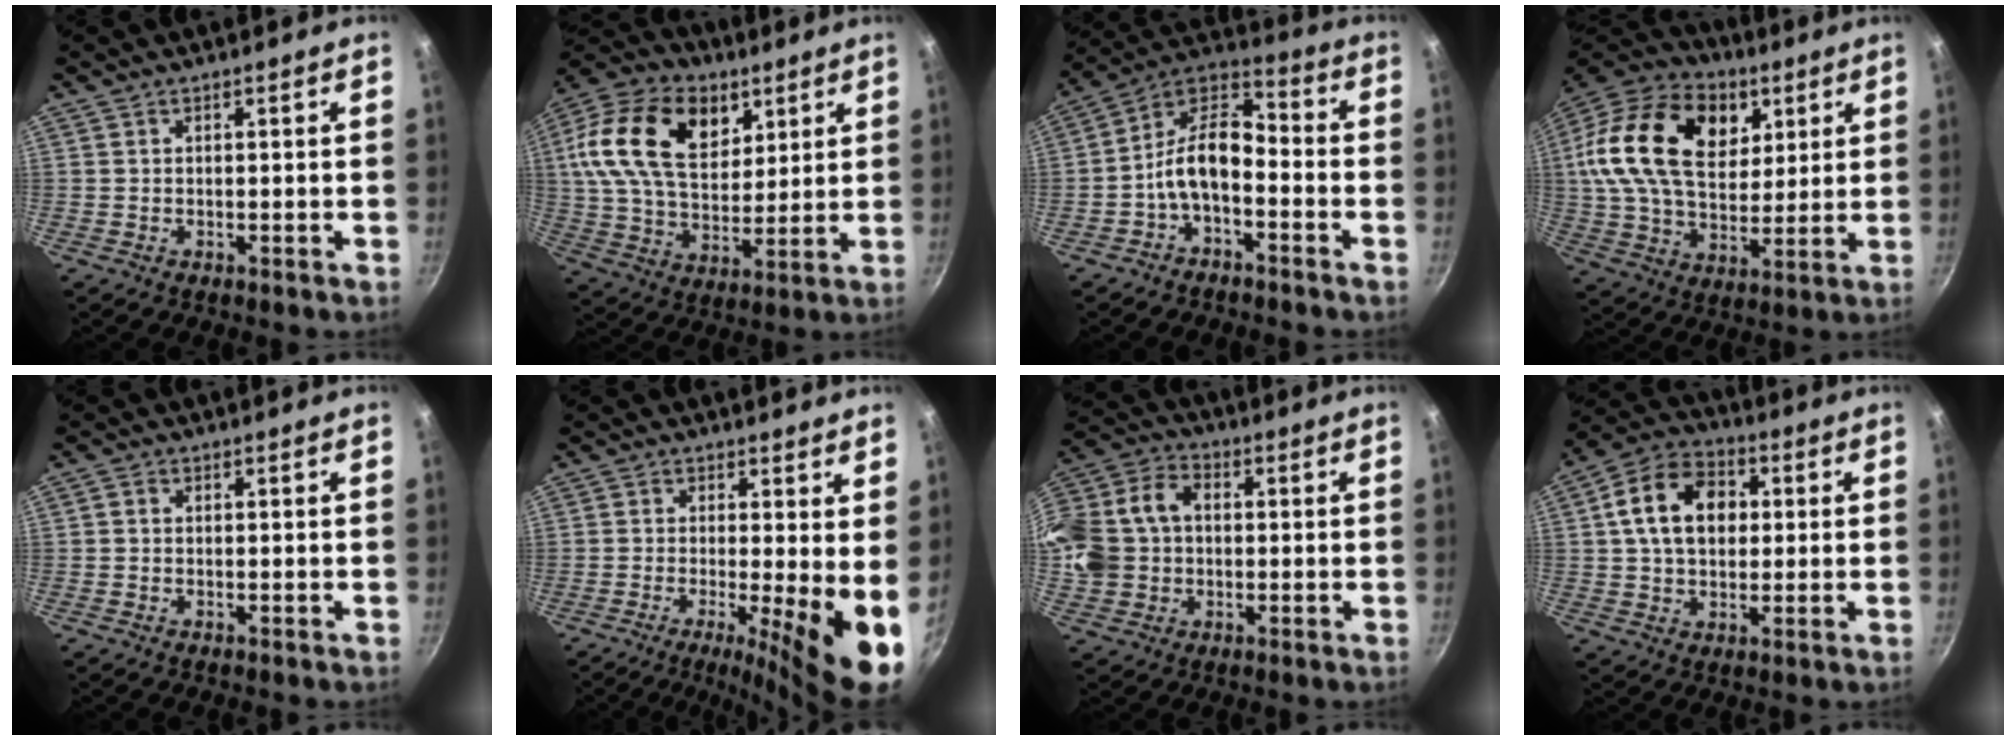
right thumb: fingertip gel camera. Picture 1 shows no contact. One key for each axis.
{"total": 22.7, "fx": 8.3, "fy": 15.0, "fz": 14.9, "tx": -0.259, "ty": -0.010, "tz": 0.136}
{"total": 10.9, "fx": -3.7, "fy": 6.0, "fz": 8.4, "tx": -0.146, "ty": 0.060, "tz": -0.083}
{"total": 26.4, "fx": 8.1, "fy": 17.4, "fz": 18.1, "tx": -0.318, "ty": 0.003, "tz": 0.131}
{"total": 0.8, "fx": -0.1, "fy": 0.7, "fz": 0.4, "tx": -0.008, "ty": 0.004, "tz": -0.002}
{"total": 9.8, "fx": -1.1, "fy": 1.8, "fz": 9.6, "tx": -0.137, "ty": -0.015, "tz": -0.019}
{"total": 17.0, "fx": 1.1, "fy": 13.5, "fz": 10.4, "tx": -0.213, "ty": 0.040, "tz": 0.011}
{"total": 13.8, "fx": 2.3, "fy": 10.0, "fz": 9.2, "tx": -0.132, "ty": 0.019, "tz": 0.024}